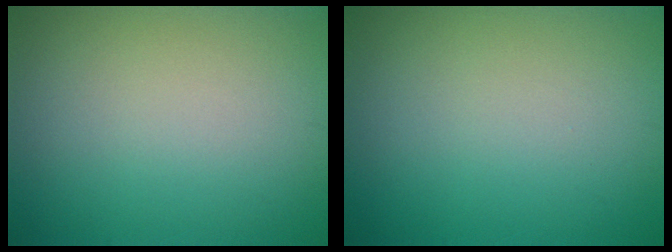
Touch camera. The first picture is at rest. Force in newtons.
{"total": 0.0}